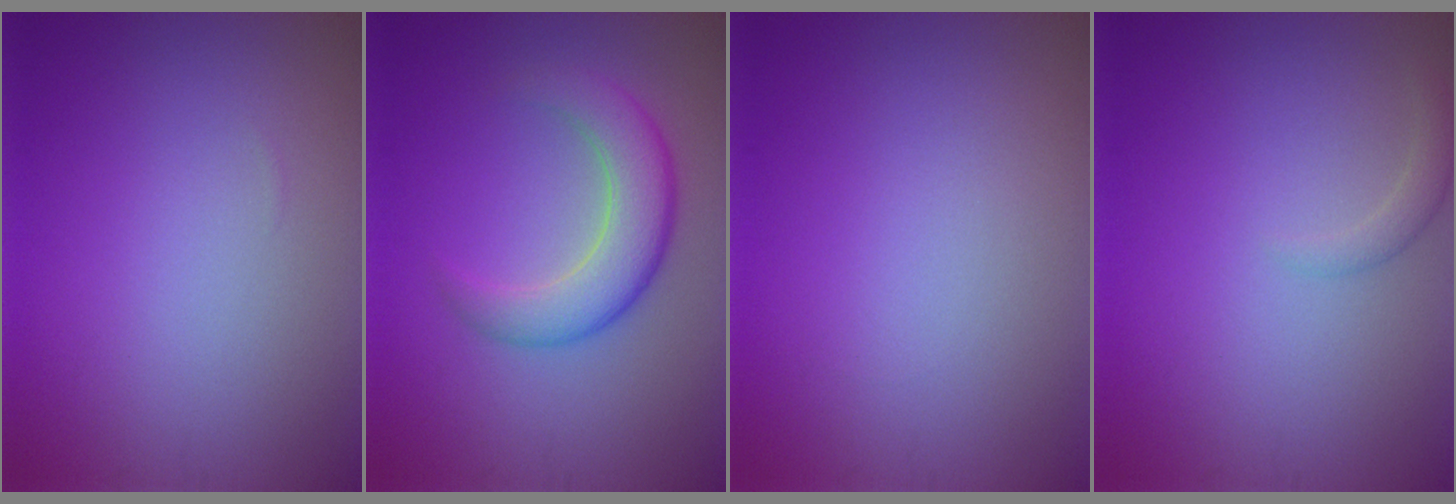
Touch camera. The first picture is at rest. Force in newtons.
{"total": 5.0, "press": 5.0, "slide": 0.2}
{"total": 0.0}
{"total": 1.2, "press": 1.2, "slide": 0.1}